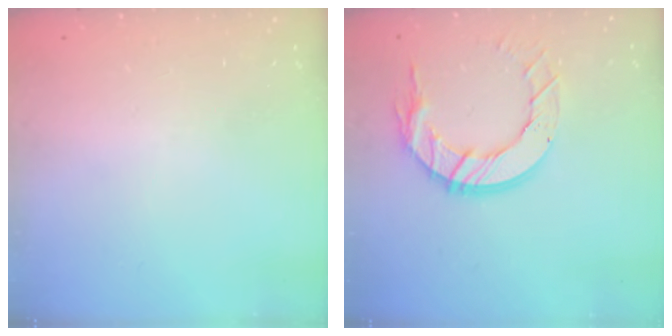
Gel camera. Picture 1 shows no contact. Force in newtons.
{"total": 12.3, "press": 12.3, "slide": 1.2}